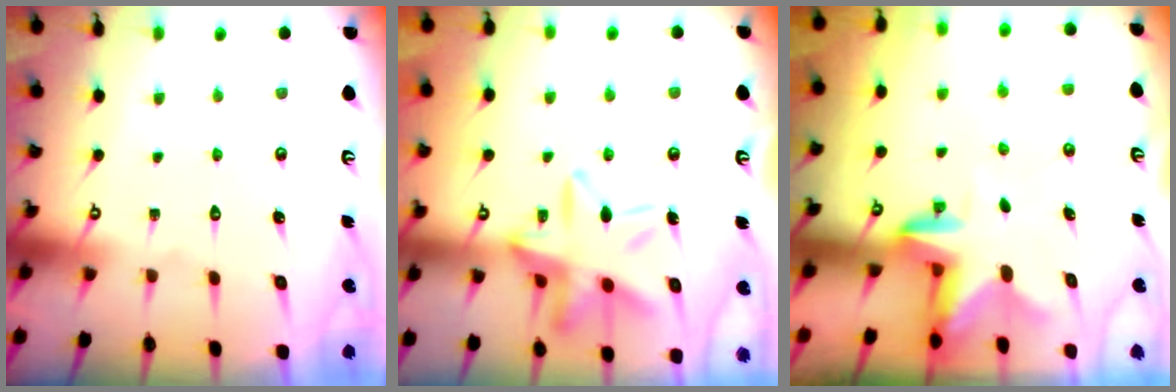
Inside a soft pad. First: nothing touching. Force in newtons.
{"total": 16.0, "press": 16.0, "slide": 1.2}
{"total": 2.7, "press": 2.7, "slide": 0.5}